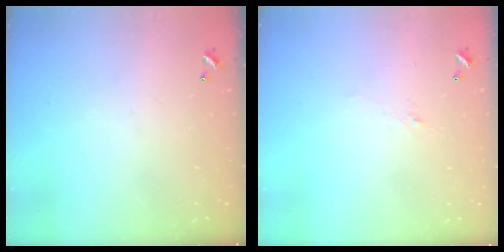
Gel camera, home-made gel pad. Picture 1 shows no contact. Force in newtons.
{"total": 0.7, "press": 0.1, "slide": 0.7}